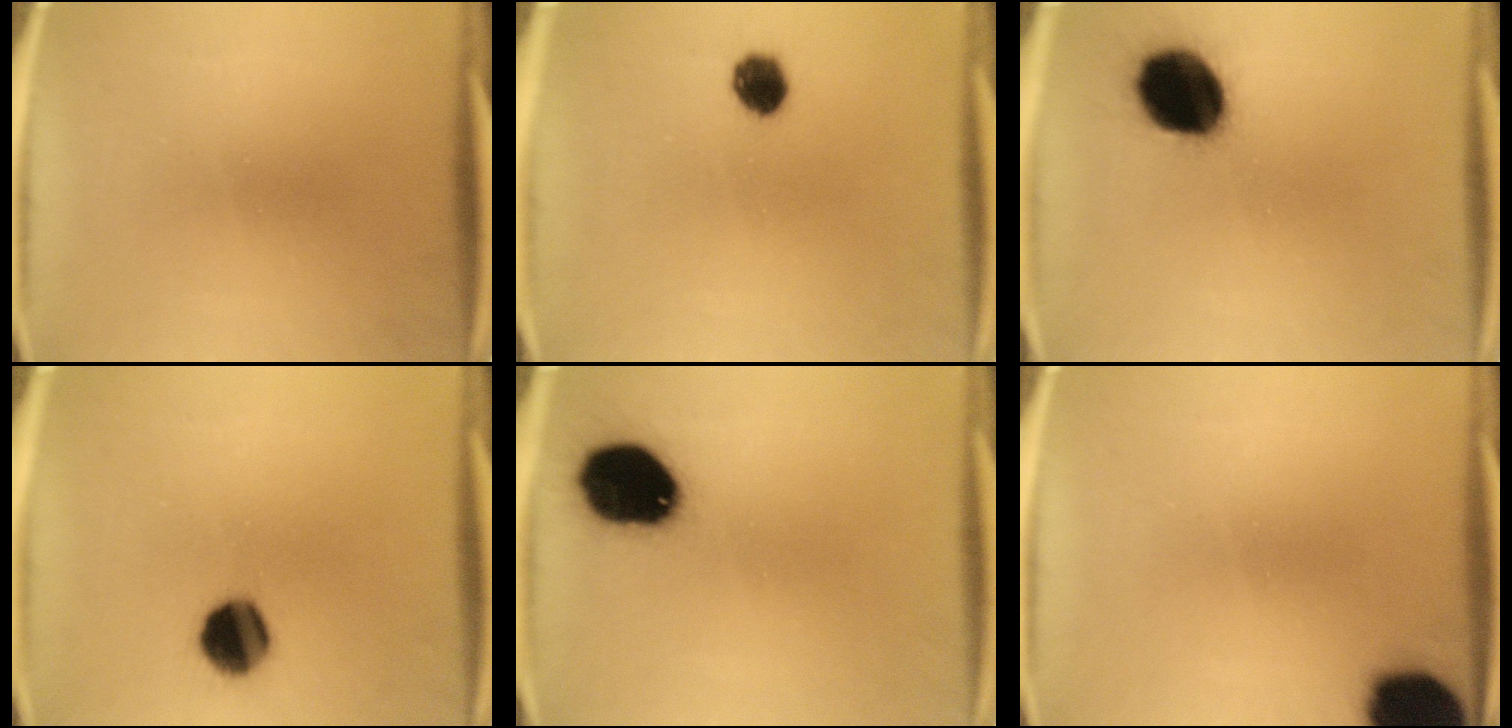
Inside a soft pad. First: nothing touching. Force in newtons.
{"total": 5.3}
{"total": 17.4}
{"total": 10.2}
{"total": 17.2}
{"total": 17.5}